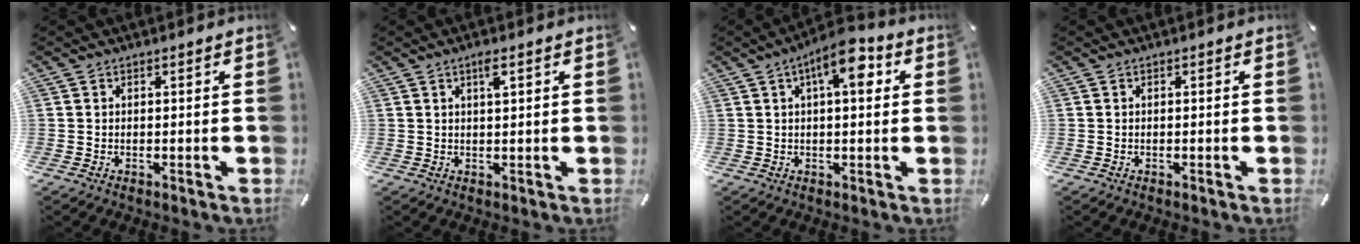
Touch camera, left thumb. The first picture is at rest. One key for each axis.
{"total": 2.5, "fx": 1.2, "fy": 0.4, "fz": 2.1, "tx": -0.045, "ty": 0.002, "tz": 0.020}
{"total": 9.0, "fx": 3.2, "fy": 3.4, "fz": 7.7, "tx": -0.121, "ty": -0.004, "tz": 0.048}
{"total": 0.0}